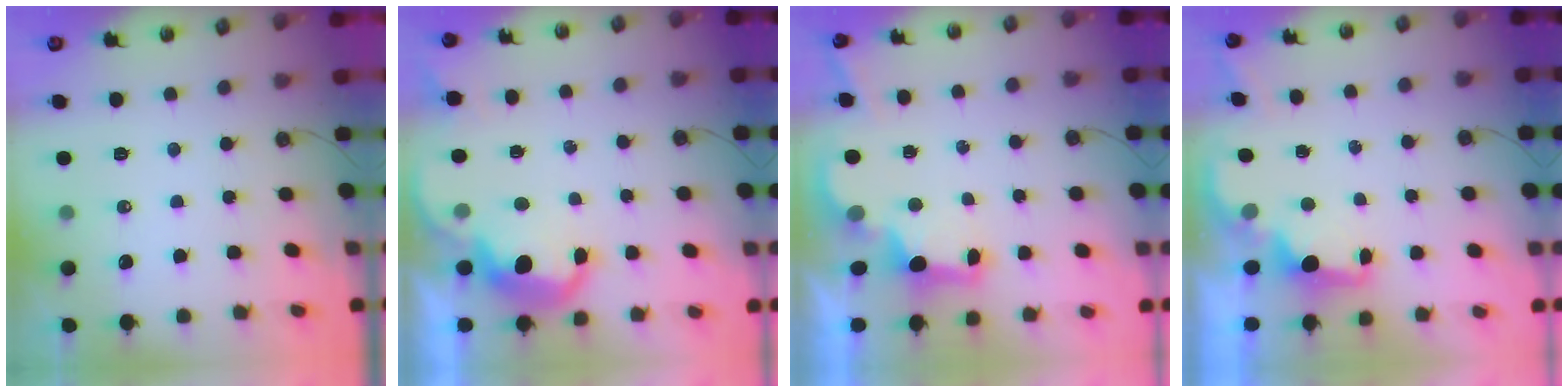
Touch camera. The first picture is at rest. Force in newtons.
{"total": 7.4, "press": 7.3, "slide": 0.6}
{"total": 2.7, "press": 2.6, "slide": 0.9}
{"total": 1.6, "press": 1.5, "slide": 0.6}